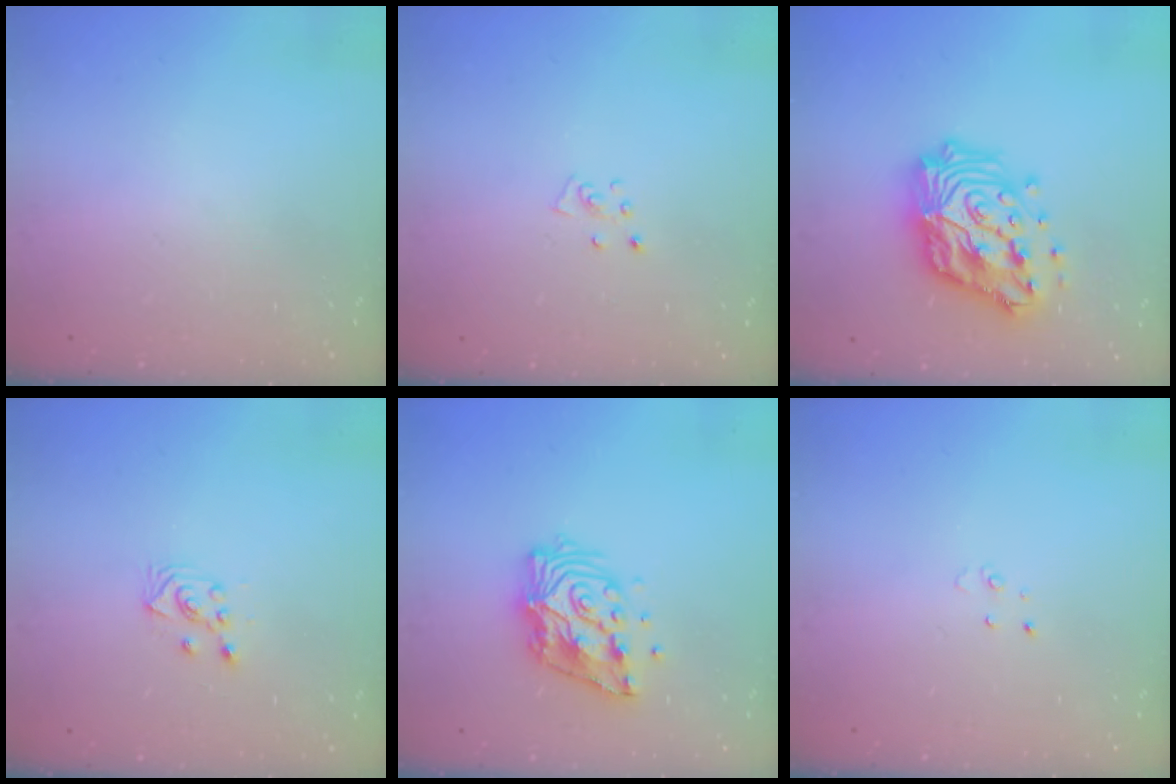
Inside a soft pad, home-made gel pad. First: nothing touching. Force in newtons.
{"total": 3.9, "press": 3.9, "slide": 0.3}
{"total": 19.2, "press": 19.1, "slide": 1.8}
{"total": 2.6, "press": 2.6, "slide": 0.3}
{"total": 13.0, "press": 12.9, "slide": 1.1}
{"total": 2.5, "press": 2.5, "slide": 0.2}